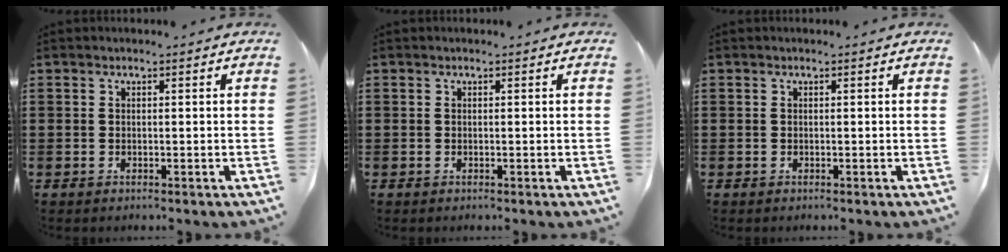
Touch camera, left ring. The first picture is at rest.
{"total": 0.0}
{"total": 0.0}